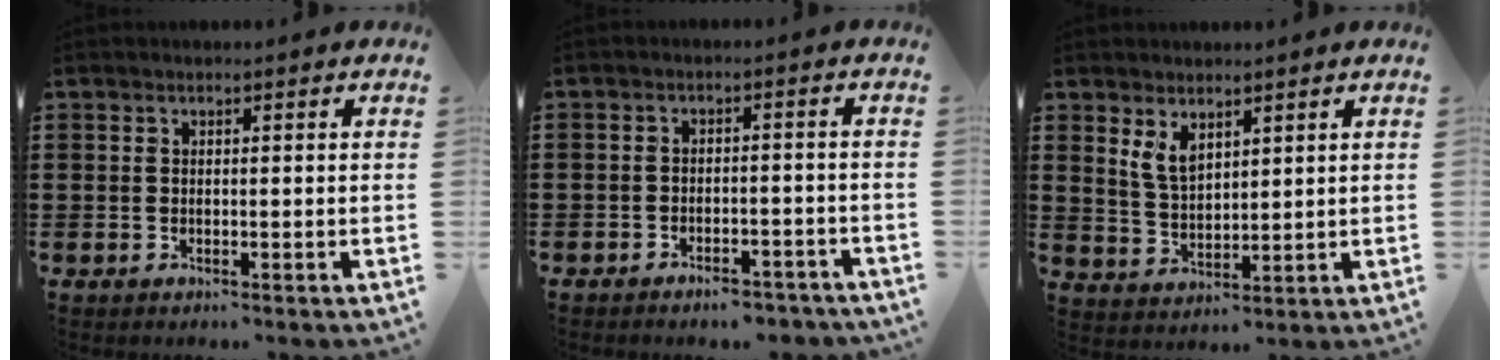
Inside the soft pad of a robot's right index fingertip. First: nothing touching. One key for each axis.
{"total": 3.2, "fx": -3.1, "fy": 0.4, "fz": 0.4, "tx": -0.009, "ty": 0.001, "tz": -0.063}
{"total": 4.3, "fx": 2.5, "fy": 2.1, "fz": 2.7, "tx": -0.060, "ty": 0.004, "tz": 0.047}